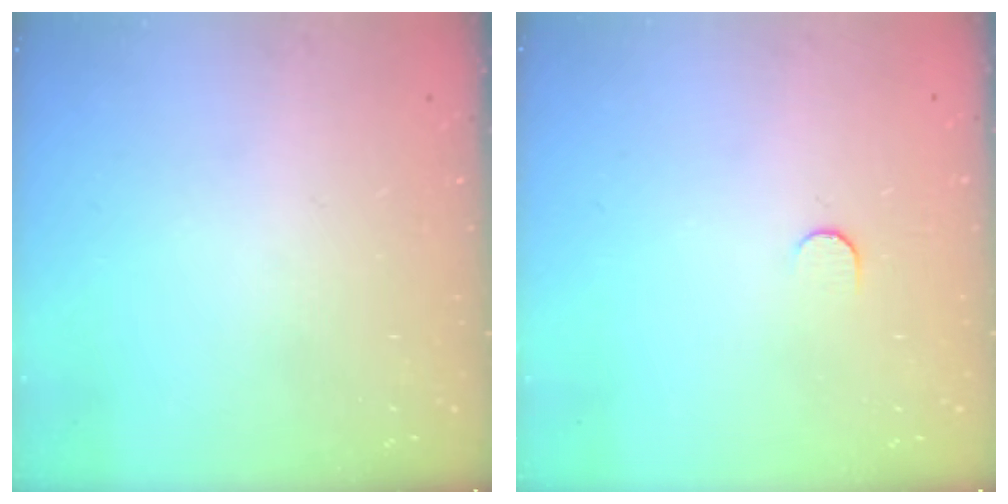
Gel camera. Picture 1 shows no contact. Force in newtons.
{"total": 4.9, "press": 4.9, "slide": 0.5}